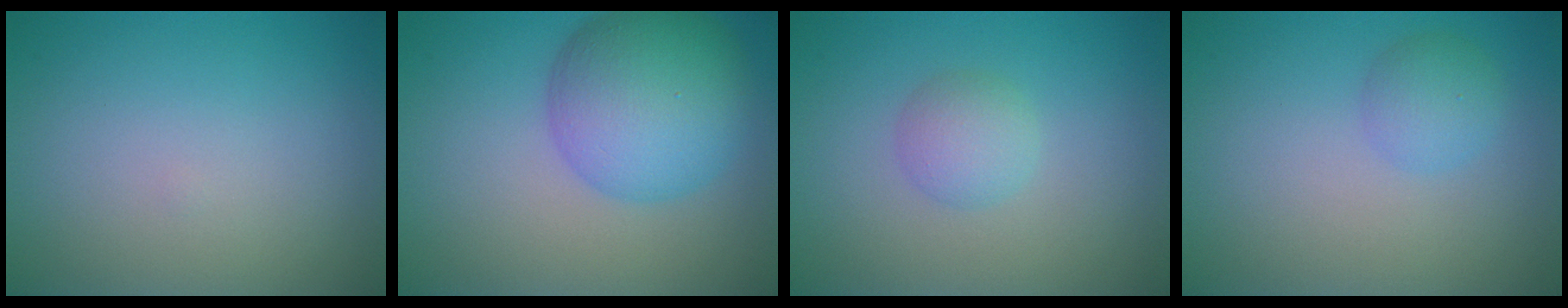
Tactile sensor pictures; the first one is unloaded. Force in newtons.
{"total": 8.3, "press": 8.3, "slide": 0.1}
{"total": 2.2, "press": 2.2, "slide": 0.1}
{"total": 2.0, "press": 2.0, "slide": 0.1}